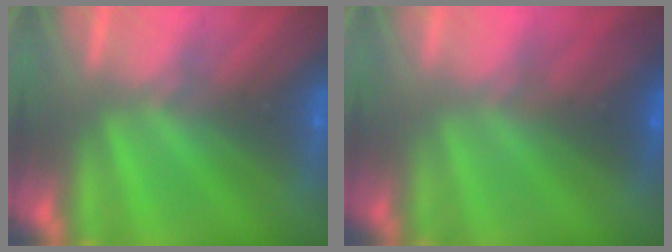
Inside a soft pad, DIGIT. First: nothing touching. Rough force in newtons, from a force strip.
{"total": 2.9}